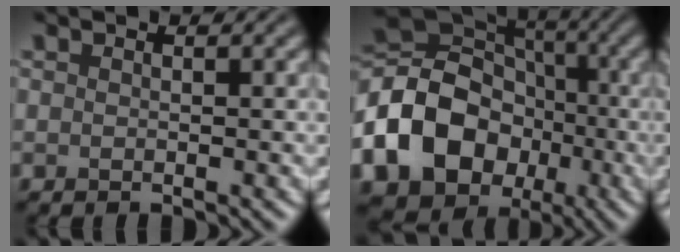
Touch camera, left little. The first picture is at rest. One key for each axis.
{"total": 14.8, "fx": -4.4, "fy": 12.0, "fz": 7.6, "tx": -0.182, "ty": -0.008, "tz": -0.098}